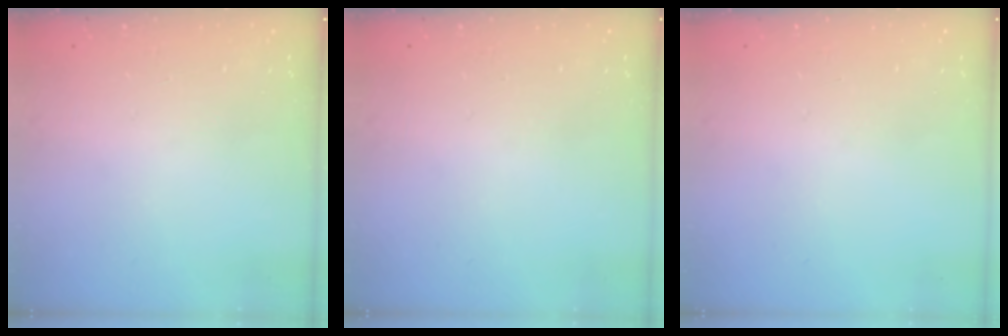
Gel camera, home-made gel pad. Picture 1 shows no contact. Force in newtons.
{"total": 0.0}
{"total": 0.0}